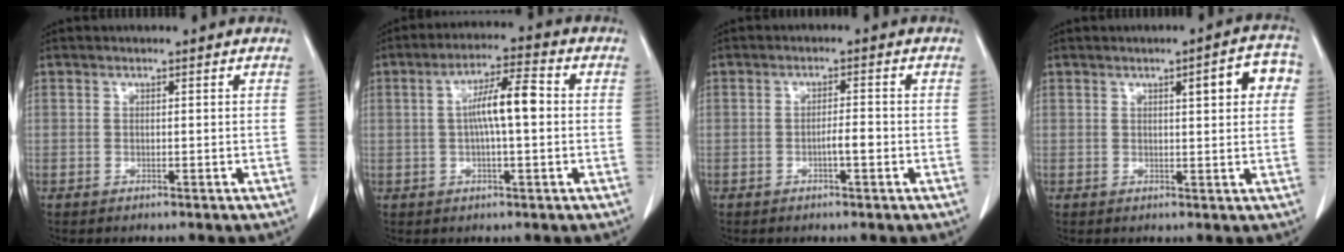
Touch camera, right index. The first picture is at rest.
{"total": 7.6, "force": [0.4, 1.2, 7.5], "torque": [-0.138, 0.016, 0.001]}
{"total": 2.3, "force": [-0.8, 0.3, 2.1], "torque": [-0.035, 0.002, -0.015]}
{"total": 6.1, "force": [1.9, 1.3, 5.6], "torque": [-0.068, 0.014, 0.018]}